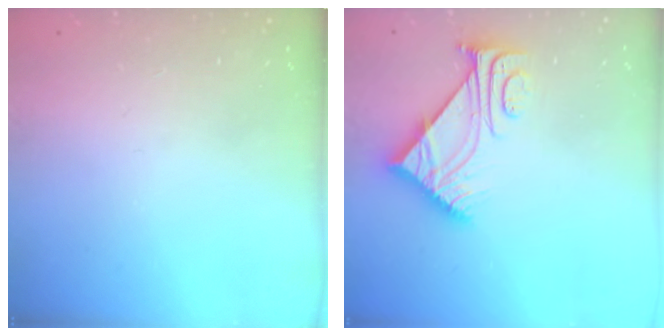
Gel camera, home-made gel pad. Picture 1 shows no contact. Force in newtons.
{"total": 7.6, "press": 7.6, "slide": 0.7}